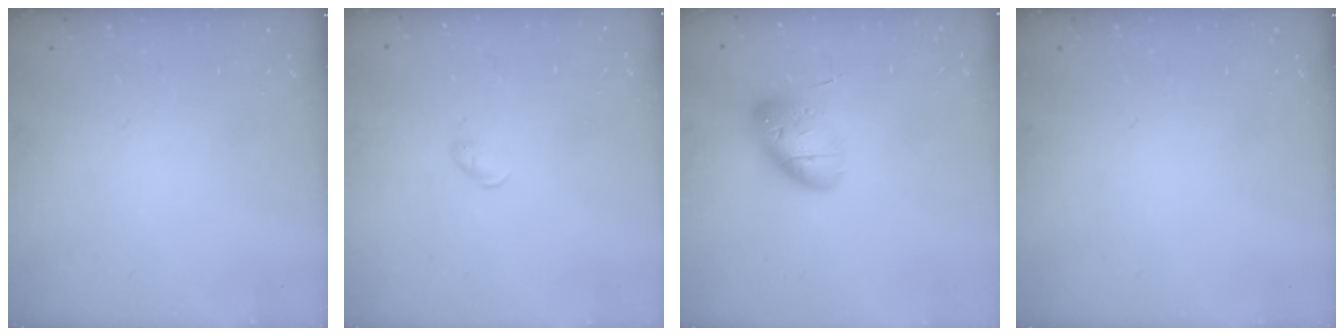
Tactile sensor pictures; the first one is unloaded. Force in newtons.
{"total": 3.7, "press": 3.6, "slide": 0.6}
{"total": 12.9, "press": 12.6, "slide": 2.8}
{"total": 0.0}